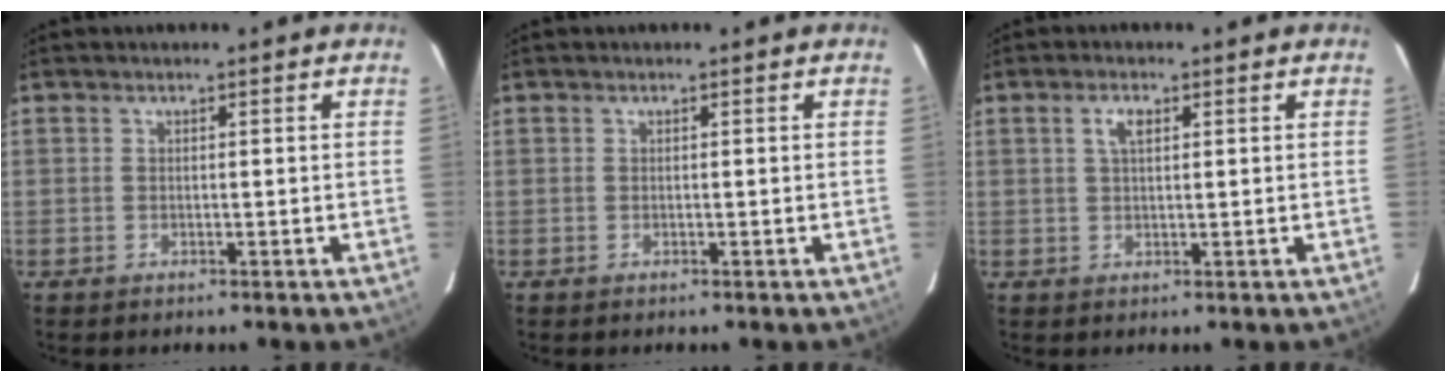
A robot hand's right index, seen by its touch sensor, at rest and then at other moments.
{"total": 0.0}
{"total": 2.7, "force": [1.0, 1.2, 2.3], "torque": [-0.044, 0.007, 0.019]}